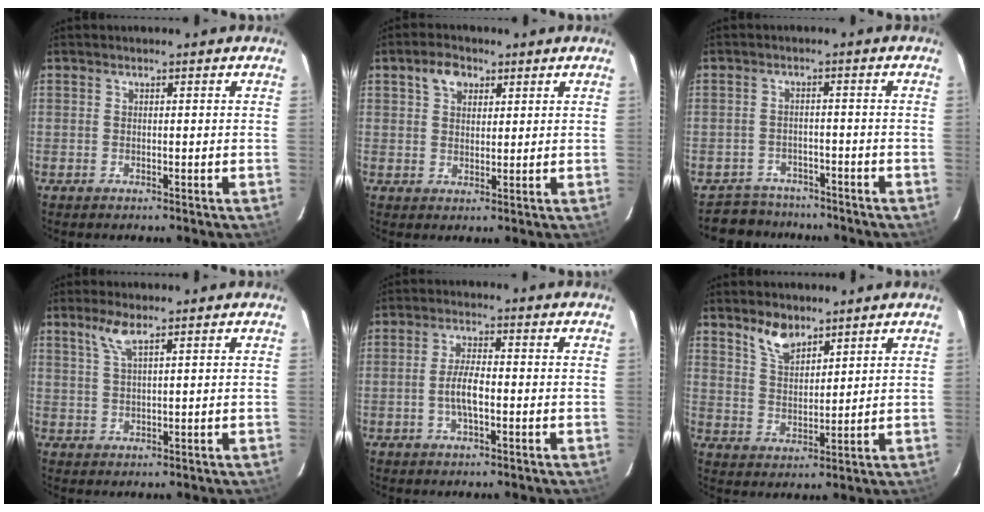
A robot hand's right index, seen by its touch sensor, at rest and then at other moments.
{"total": 4.5, "force": [2.3, 3.1, 2.4], "torque": [-0.037, 0.014, 0.041]}
{"total": 6.8, "force": [-5.9, 3.3, 0.3], "torque": [-0.023, 0.012, -0.090]}
{"total": 3.8, "force": [2.5, 0.6, 2.8], "torque": [-0.058, 0.005, 0.053]}
{"total": 4.8, "force": [-1.2, 1.4, 4.4], "torque": [-0.089, 0.002, -0.022]}
{"total": 6.4, "force": [4.9, 2.7, 3.1], "torque": [-0.054, 0.007, 0.096]}